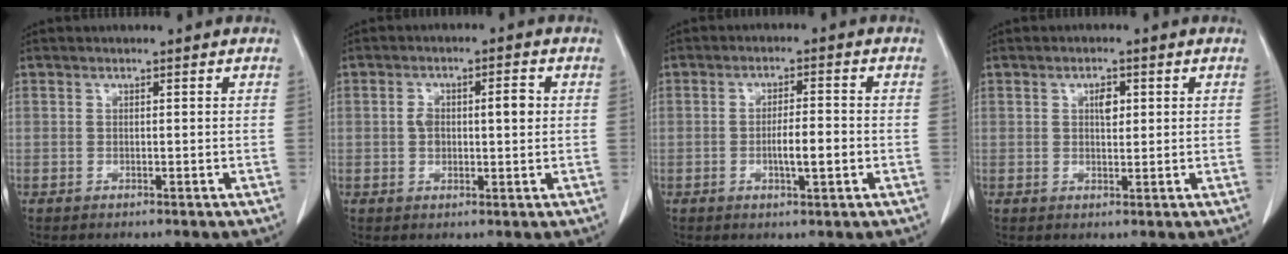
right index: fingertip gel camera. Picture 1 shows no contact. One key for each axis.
{"total": 5.1, "fx": 0.5, "fy": 2.2, "fz": 4.6, "tx": -0.084, "ty": 0.017, "tz": 0.012}
{"total": 4.6, "fx": -1.1, "fy": 0.8, "fz": 4.4, "tx": -0.076, "ty": -0.002, "tz": -0.015}
{"total": 2.3, "fx": 0.7, "fy": 1.1, "fz": 1.9, "tx": -0.031, "ty": -0.001, "tz": 0.011}